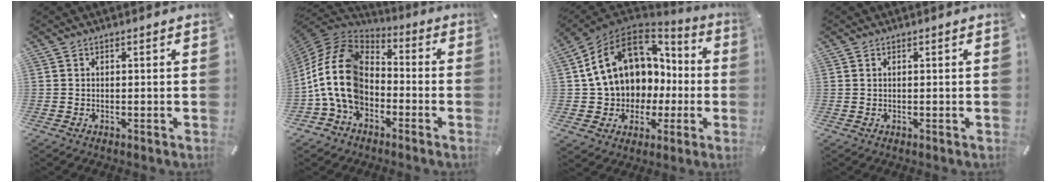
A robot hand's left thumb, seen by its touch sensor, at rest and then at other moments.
{"total": 15.8, "force": [-3.7, 11.7, 10.0], "torque": [-0.241, 0.021, -0.075]}
{"total": 15.0, "force": [4.7, 12.4, 7.0], "torque": [-0.158, -0.029, 0.095]}
{"total": 0.5, "force": [0.0, 0.0, 0.5], "torque": [-0.010, -0.003, 0.001]}